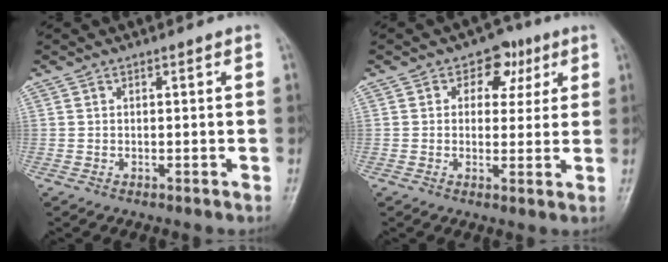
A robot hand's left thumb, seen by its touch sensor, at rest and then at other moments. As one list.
[{"total": 6.5, "force": [2.6, 4.9, 3.3], "torque": [-0.001, -0.001, 0.029]}]